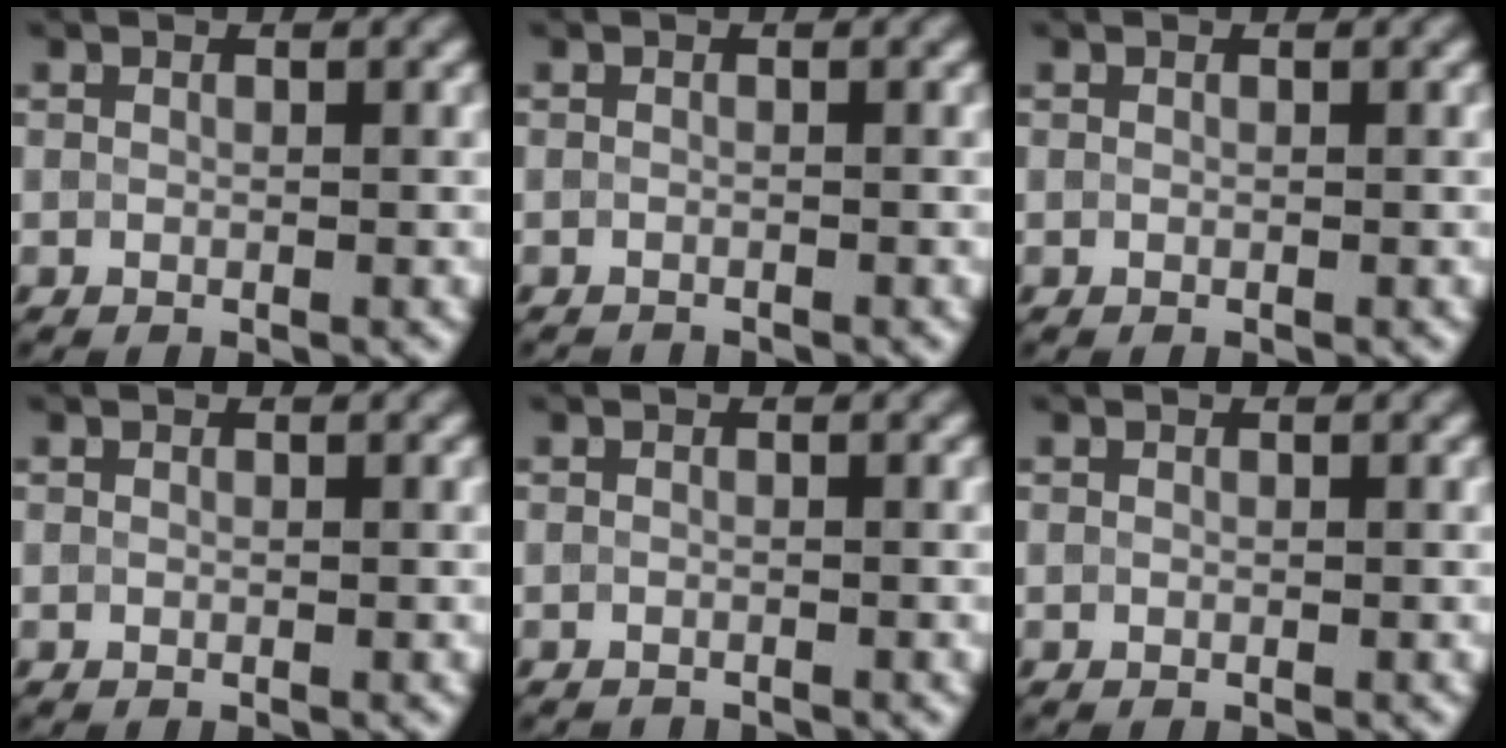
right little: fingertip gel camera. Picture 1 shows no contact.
{"total": 0.8, "force": [-0.8, -0.1, -0.1], "torque": [-0.001, -0.002, -0.014]}
{"total": 0.0}
{"total": 0.0}
{"total": 0.8, "force": [-0.7, -0.1, -0.1], "torque": [-0.001, -0.002, -0.014]}
{"total": 0.0}